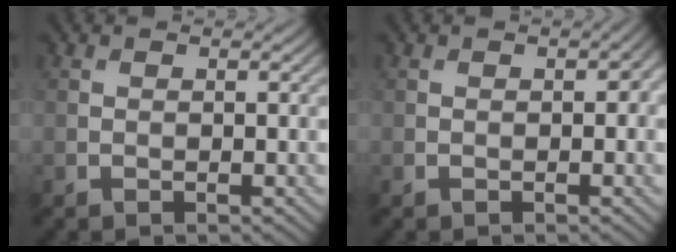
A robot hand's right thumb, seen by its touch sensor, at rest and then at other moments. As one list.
[{"total": 1.4, "force": [-0.1, 0.9, 1.1], "torque": [-0.014, -0.003, -0.002]}]